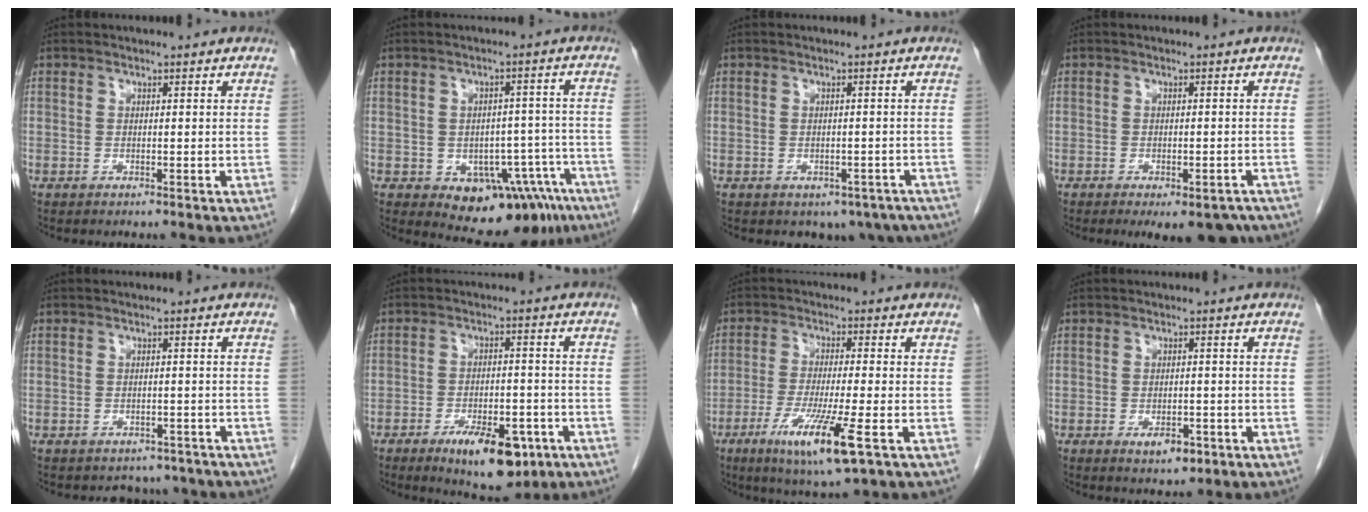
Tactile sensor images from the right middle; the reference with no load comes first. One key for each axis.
{"total": 12.7, "fx": -7.7, "fy": 7.2, "fz": 7.1, "tx": -0.052, "ty": 0.025, "tz": -0.096}
{"total": 5.2, "fx": -3.7, "fy": 3.3, "fz": 1.5, "tx": 0.000, "ty": 0.010, "tz": -0.043}
{"total": 7.2, "fx": -5.3, "fy": 3.0, "fz": 3.8, "tx": -0.035, "ty": 0.000, "tz": -0.068}
{"total": 4.4, "fx": -3.8, "fy": 2.3, "fz": 0.1, "tx": 0.006, "ty": 0.007, "tz": -0.043}
{"total": 10.5, "fx": -5.9, "fy": 4.2, "fz": 7.6, "tx": -0.107, "ty": -0.006, "tz": -0.081}
{"total": 10.2, "fx": -4.6, "fy": 0.1, "fz": 9.1, "tx": -0.172, "ty": -0.031, "tz": -0.079}
{"total": 3.2, "fx": -1.6, "fy": 1.6, "fz": 2.3, "tx": -0.032, "ty": 0.001, "tz": -0.014}